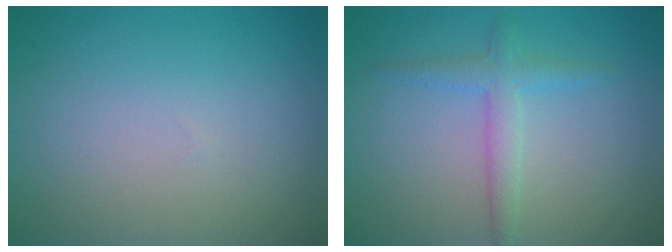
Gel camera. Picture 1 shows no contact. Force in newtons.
{"total": 2.3, "press": 2.3, "slide": 0.1}